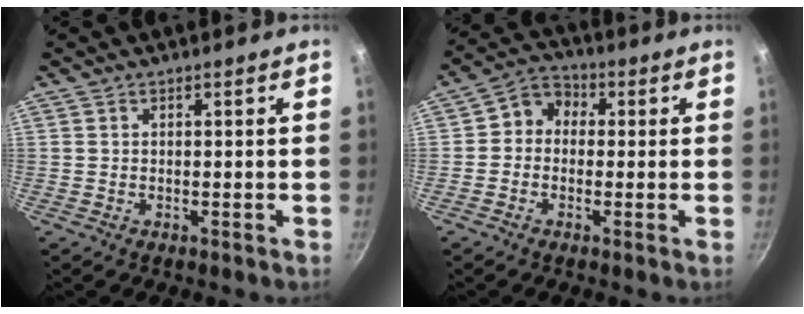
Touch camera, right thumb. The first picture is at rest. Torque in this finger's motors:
{"motor_torque": [-0.22, 0.10, -0.15, 0.22, 0.11]}